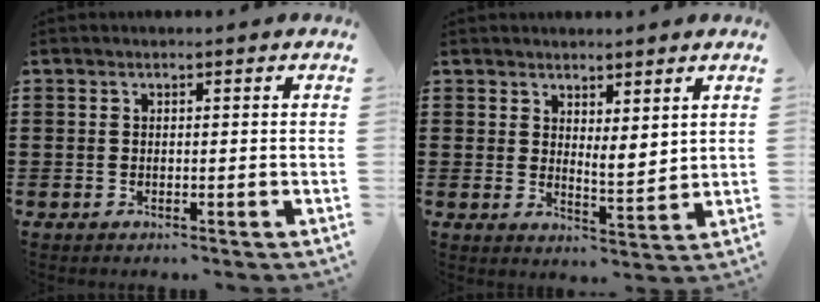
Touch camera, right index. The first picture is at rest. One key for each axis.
{"total": 3.3, "fx": 3.2, "fy": 0.8, "fz": 0.5, "tx": -0.012, "ty": -0.010, "tz": 0.060}